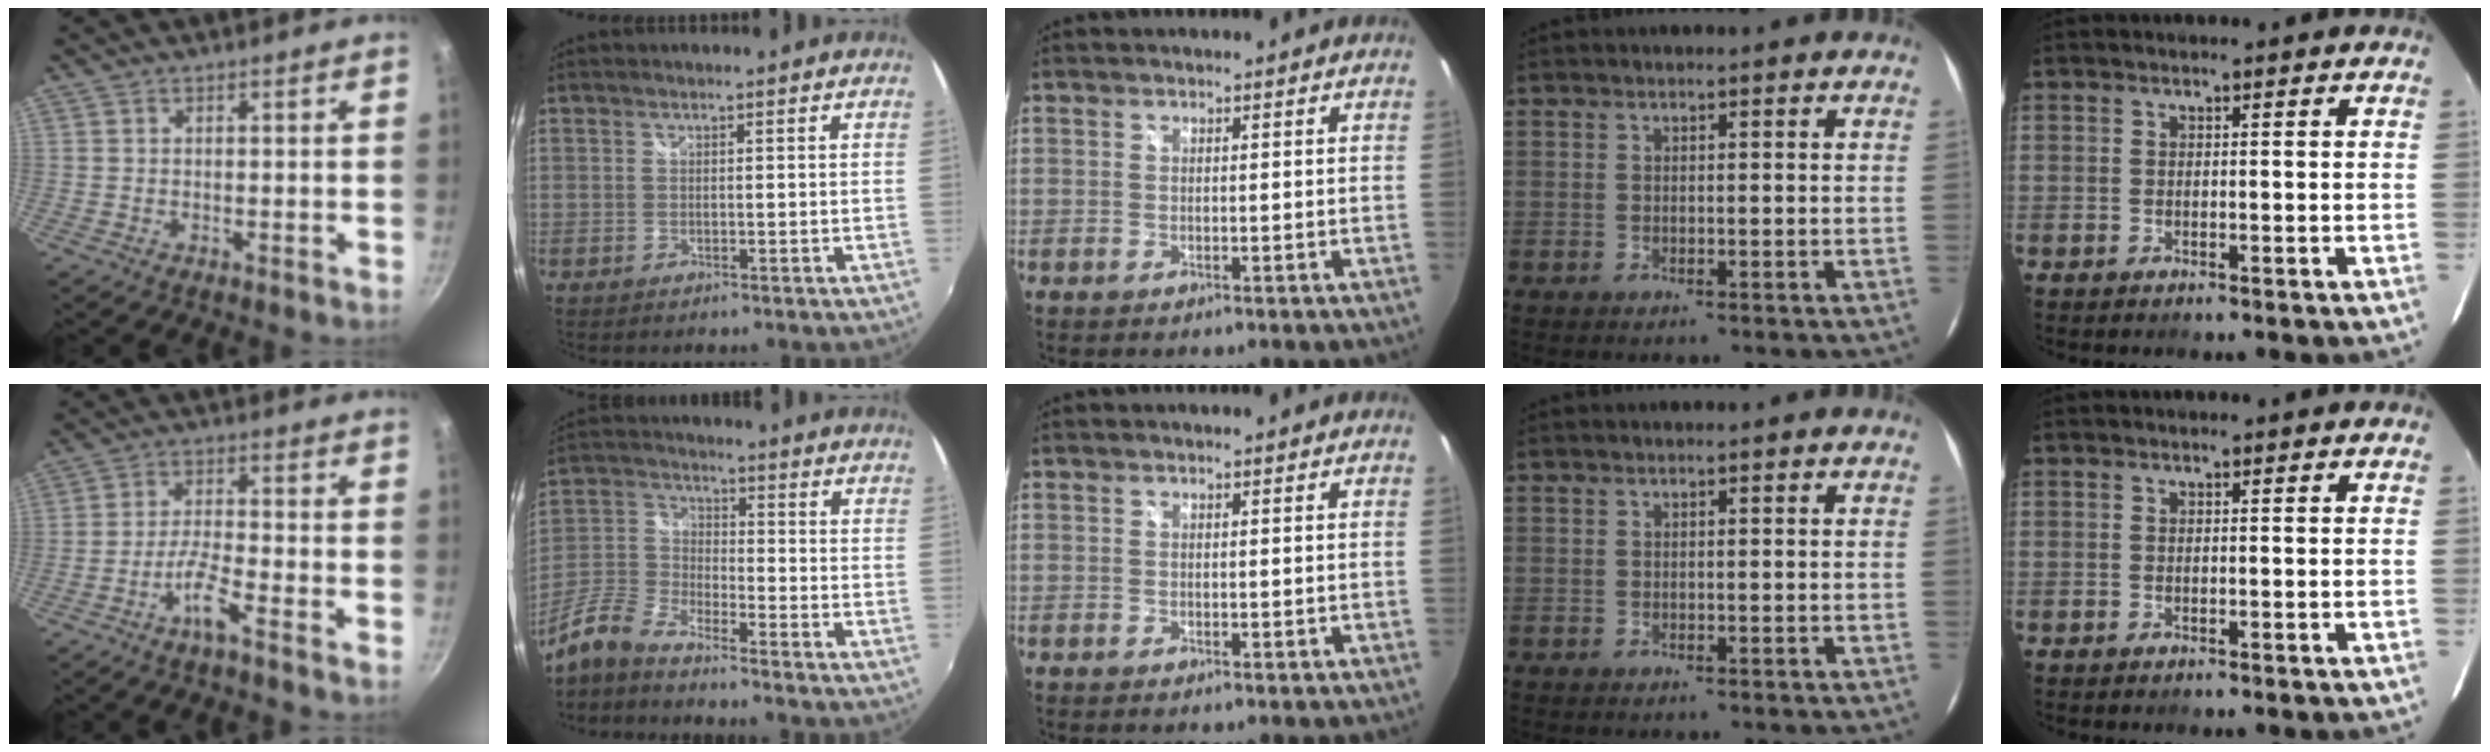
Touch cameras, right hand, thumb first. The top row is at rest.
{"thumb": {"total": 5.9, "force": [-3.7, 0.4, 4.5], "torque": [-0.095, 0.025, -0.074]}, "index": {"total": 9.7, "force": [-7.6, 3.4, 5.0], "torque": [-0.118, 0.001, -0.162]}}